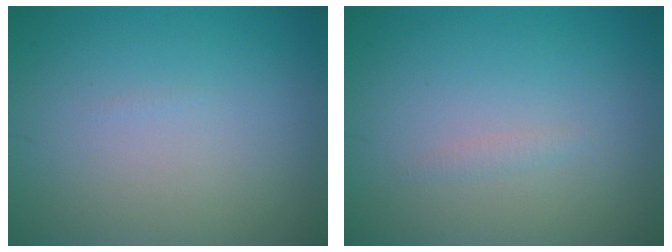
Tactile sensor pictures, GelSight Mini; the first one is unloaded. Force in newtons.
{"total": 0.5, "press": 0.5, "slide": 0.1}